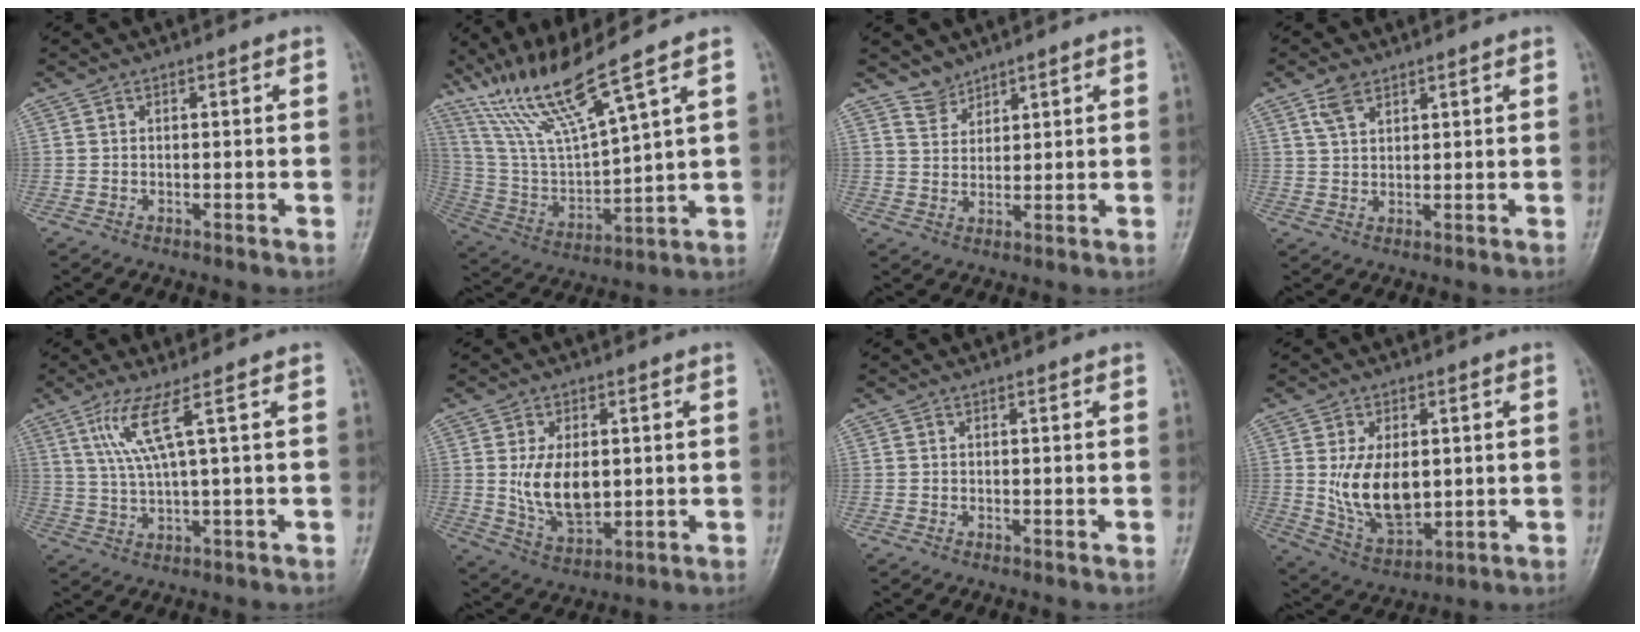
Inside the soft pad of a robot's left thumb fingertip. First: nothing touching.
{"total": 14.8, "force": [10.8, 0.6, 10.1], "torque": [-0.196, -0.053, 0.223]}
{"total": 3.1, "force": [2.8, 1.4, 0.0], "torque": [0.019, -0.022, 0.053]}
{"total": 4.0, "force": [2.5, 2.2, 2.2], "torque": [-0.035, -0.008, 0.053]}
{"total": 6.4, "force": [2.8, -0.5, 5.7], "torque": [-0.140, -0.011, 0.071]}
{"total": 10.5, "force": [0.7, 6.3, 8.4], "torque": [-0.133, -0.012, 0.027]}
{"total": 0.0}
{"total": 12.5, "force": [0.7, 7.5, 10.0], "torque": [-0.156, -0.014, 0.031]}